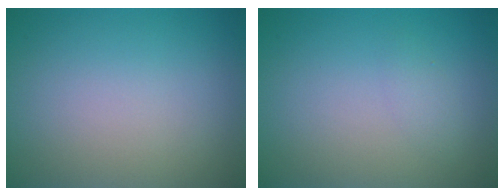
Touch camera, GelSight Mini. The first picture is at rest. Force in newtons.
{"total": 0.9, "press": 0.9, "slide": 0.1}